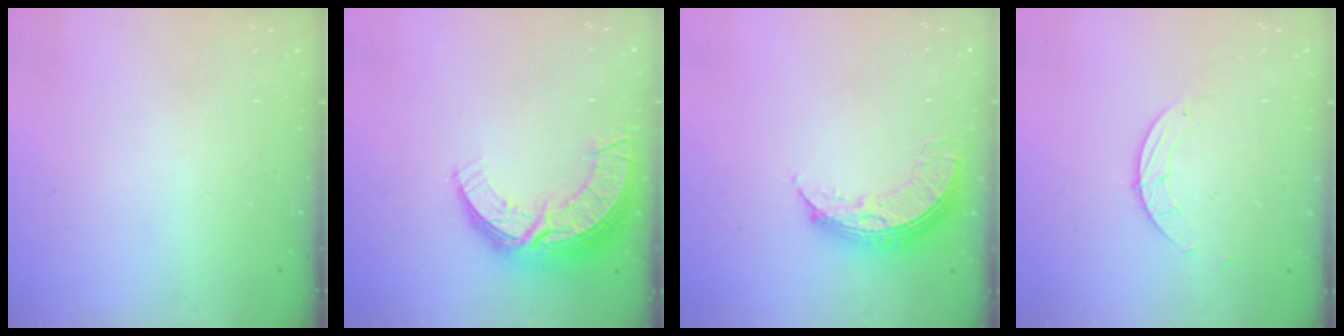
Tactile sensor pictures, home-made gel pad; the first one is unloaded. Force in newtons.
{"total": 13.0, "press": 12.9, "slide": 1.0}
{"total": 7.9, "press": 7.8, "slide": 0.8}
{"total": 1.9, "press": 1.9, "slide": 0.1}